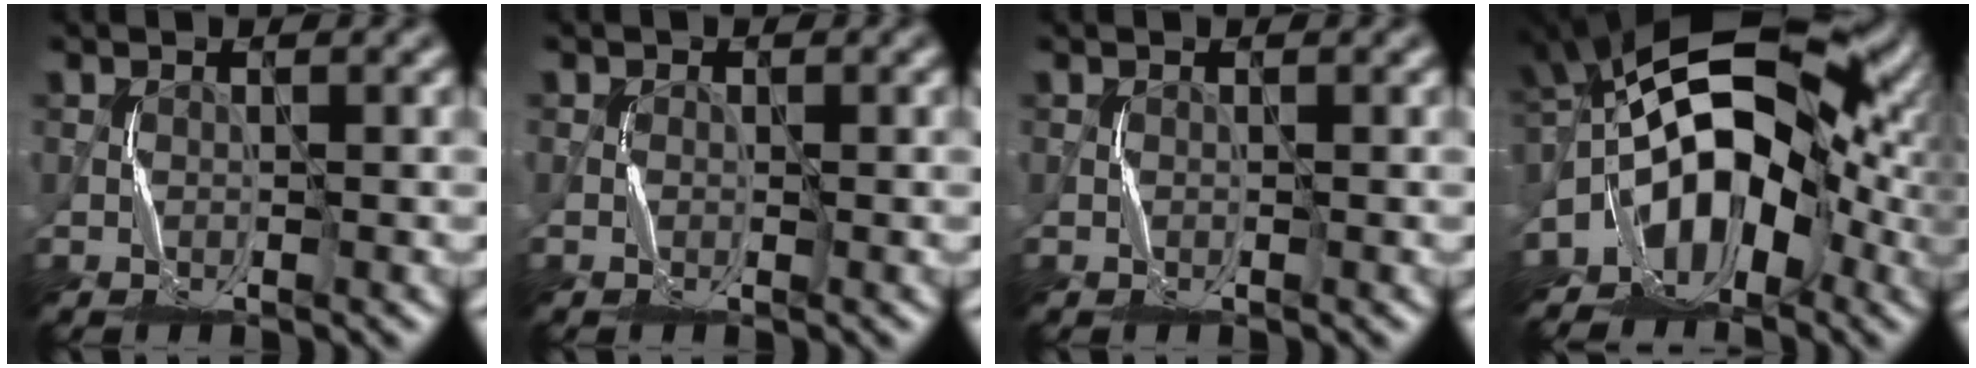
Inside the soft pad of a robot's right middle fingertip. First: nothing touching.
{"total": 0.7, "force": [0.0, 0.6, 0.2], "torque": [0.002, -0.001, -0.003]}
{"total": 0.0}
{"total": 13.1, "force": [-3.6, 8.0, 9.8], "torque": [-0.130, 0.014, -0.081]}